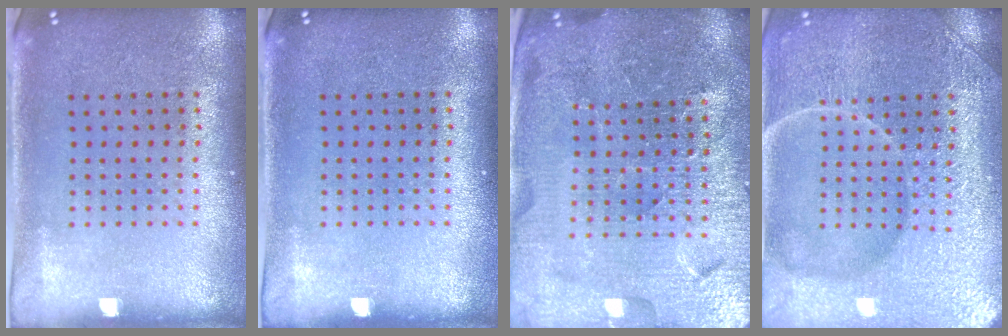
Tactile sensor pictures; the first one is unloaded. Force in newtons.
{"total": 0.0}
{"total": 5.3, "press": 4.9, "slide": 2.1}
{"total": 7.4, "press": 7.4, "slide": 1.0}